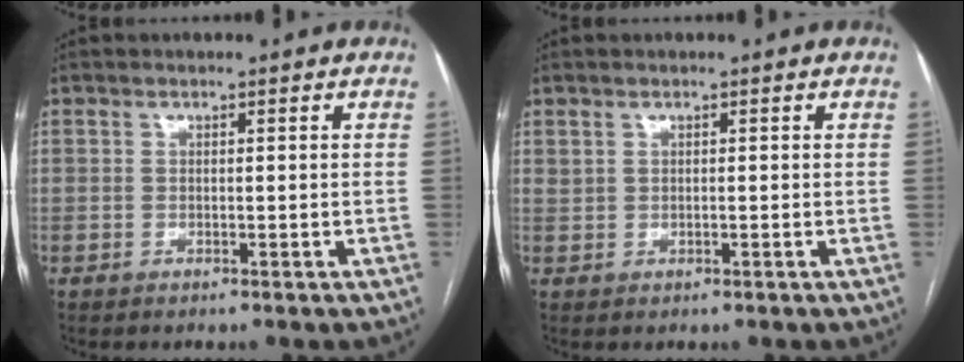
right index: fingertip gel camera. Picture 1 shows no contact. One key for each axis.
{"total": 0.7, "fx": 0.4, "fy": 0.4, "fz": 0.5, "tx": -0.014, "ty": 0.007, "tz": 0.015}